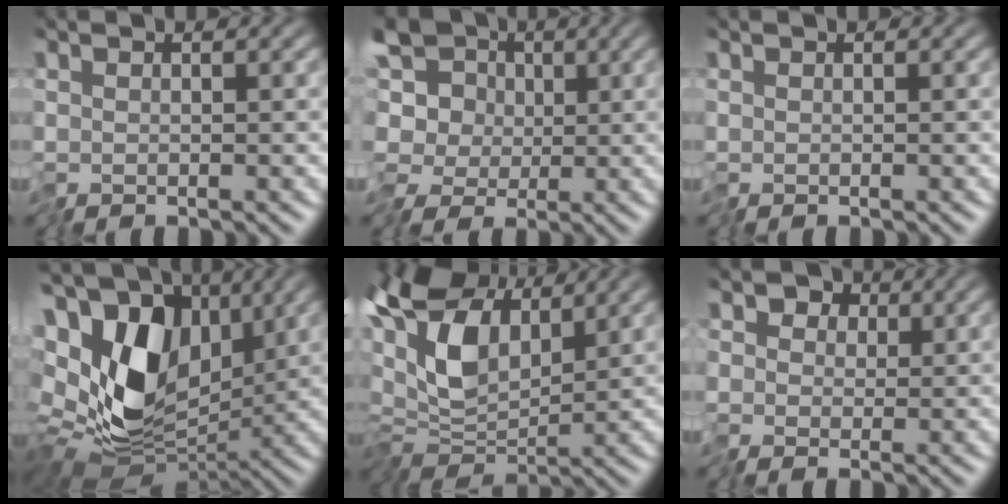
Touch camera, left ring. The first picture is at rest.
{"total": 8.4, "force": [-2.0, 6.9, 4.4], "torque": [-0.068, 0.015, -0.060]}
{"total": 0.0}
{"total": 15.3, "force": [2.3, 10.8, 10.6], "torque": [-0.194, 0.009, 0.055]}
{"total": 10.7, "force": [3.7, 5.7, 8.3], "torque": [-0.185, 0.021, 0.054]}
{"total": 3.2, "force": [0.5, 2.8, 1.4], "torque": [-0.021, 0.010, -0.006]}